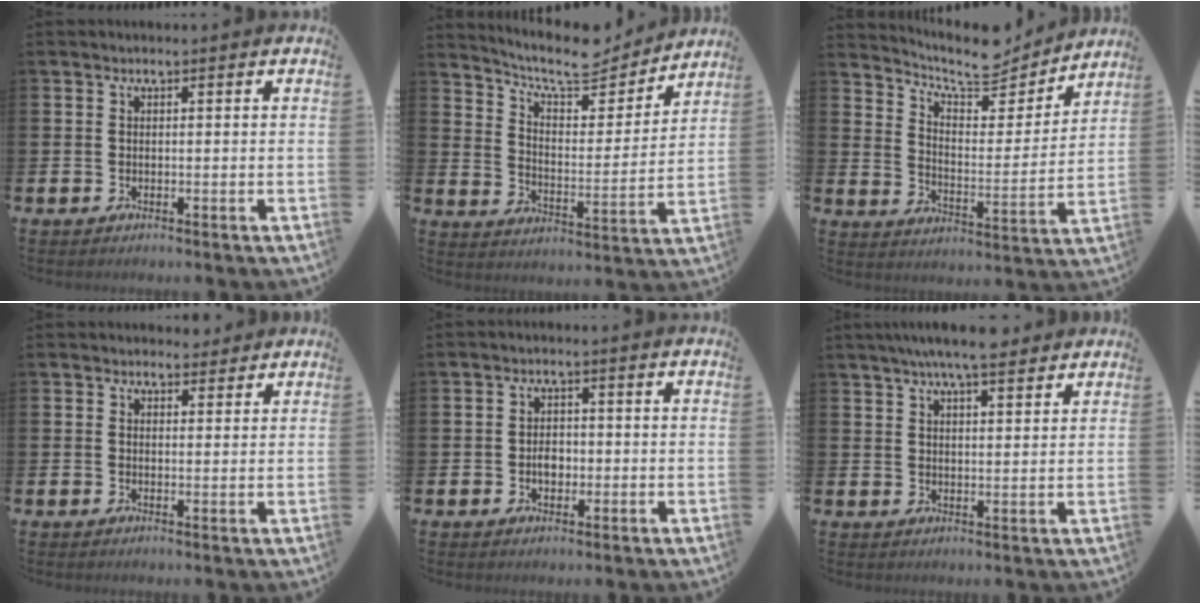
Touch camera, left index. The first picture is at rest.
{"total": 9.2, "force": [8.4, 2.3, 3.0], "torque": [-0.077, -0.059, 0.144]}
{"total": 8.7, "force": [8.0, 2.3, 2.4], "torque": [-0.065, -0.060, 0.138]}
{"total": 2.4, "force": [2.2, 0.9, 0.0], "torque": [0.002, -0.007, 0.040]}
{"total": 2.5, "force": [-0.5, 1.8, 1.7], "torque": [-0.017, -0.002, -0.015]}
{"total": 6.0, "force": [5.4, 0.7, 2.5], "torque": [-0.054, -0.016, 0.095]}